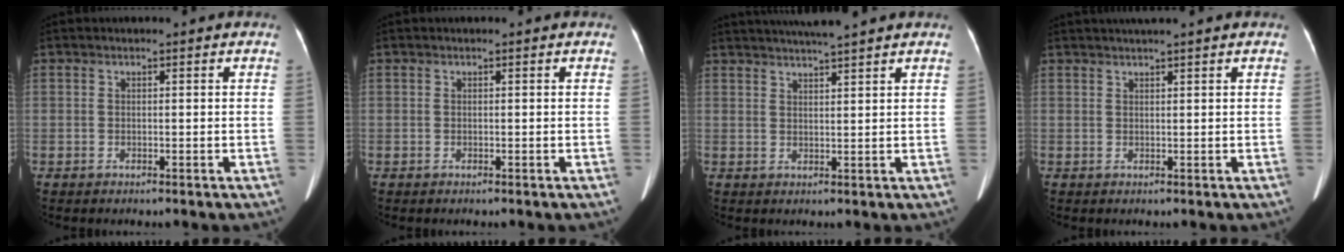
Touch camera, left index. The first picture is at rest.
{"total": 0.0}
{"total": 7.1, "force": [6.3, -0.7, 3.2], "torque": [-0.057, 0.020, 0.091]}
{"total": 3.7, "force": [3.1, -0.4, 1.9], "torque": [-0.023, 0.027, 0.047]}